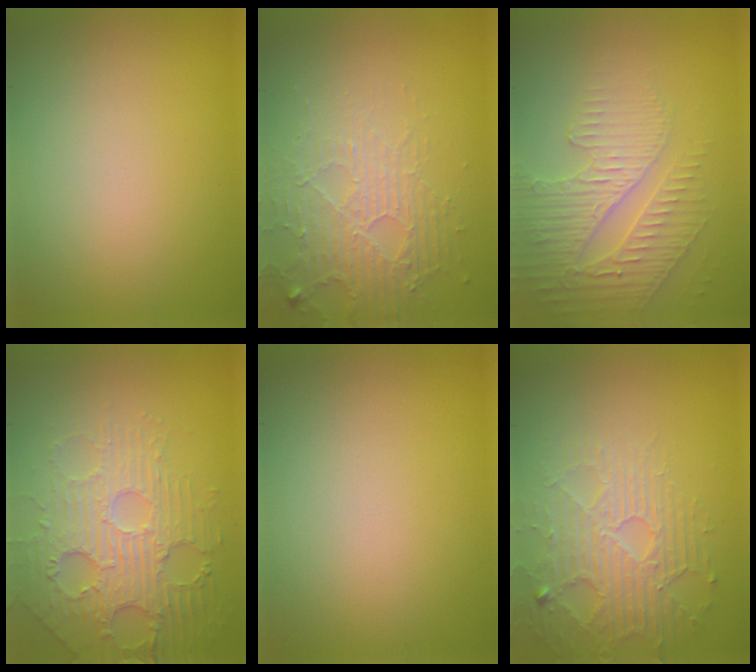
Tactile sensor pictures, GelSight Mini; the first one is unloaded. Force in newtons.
{"total": 4.0, "press": 2.9, "slide": 2.8}
{"total": 3.8, "press": 3.6, "slide": 1.2}
{"total": 4.8, "press": 4.3, "slide": 2.2}
{"total": 0.0}
{"total": 5.0, "press": 3.4, "slide": 3.6}